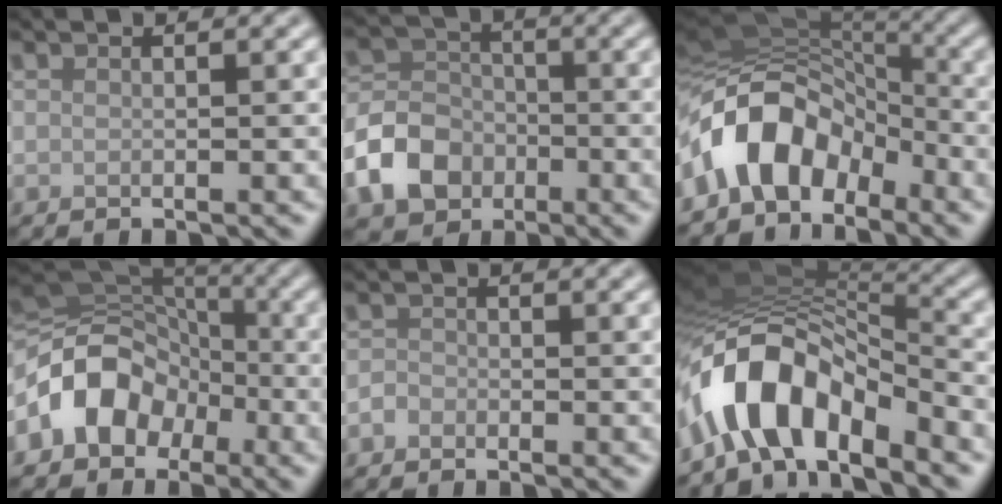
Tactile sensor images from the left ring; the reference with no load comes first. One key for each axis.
{"total": 6.0, "fx": -2.7, "fy": 4.7, "fz": 2.7, "tx": -0.057, "ty": 0.002, "tz": -0.065}
{"total": 9.7, "fx": -4.7, "fy": 6.2, "fz": 5.7, "tx": -0.093, "ty": 0.015, "tz": -0.099}
{"total": 7.6, "fx": -3.0, "fy": 5.9, "fz": 3.7, "tx": -0.051, "ty": 0.011, "tz": -0.068}
{"total": 1.1, "fx": -0.7, "fy": 0.7, "fz": 0.2, "tx": 0.000, "ty": 0.001, "tz": -0.017}
{"total": 9.4, "fx": -5.4, "fy": 4.5, "fz": 6.3, "tx": -0.108, "ty": 0.005, "tz": -0.100}